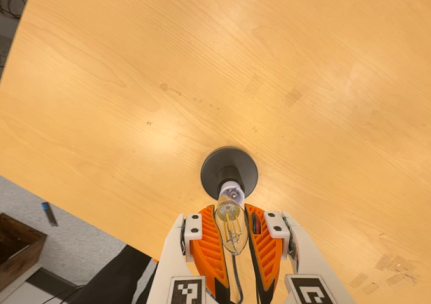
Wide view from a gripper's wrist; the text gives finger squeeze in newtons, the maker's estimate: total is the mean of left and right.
{"total": 22.1, "left": 25.9, "right": 18.3}